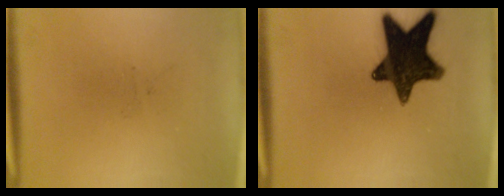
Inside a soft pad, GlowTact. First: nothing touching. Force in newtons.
{"total": 15.2}